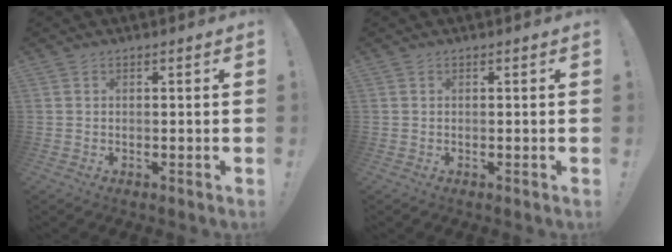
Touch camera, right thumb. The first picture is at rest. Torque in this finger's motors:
{"motor_torque": [0.00, 0.00, 0.00, 0.00, 0.00]}